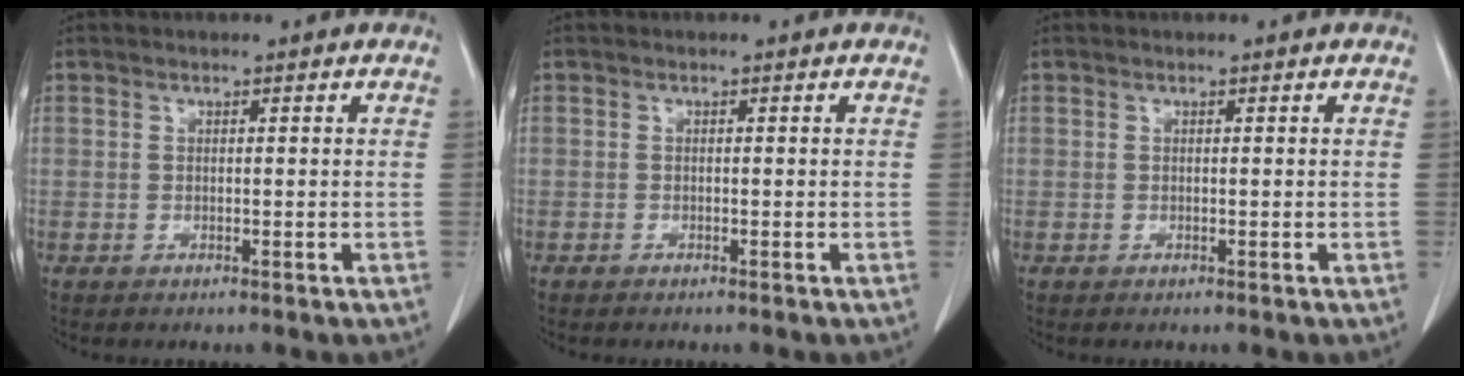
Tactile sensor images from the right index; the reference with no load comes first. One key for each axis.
{"total": 0.0}
{"total": 0.0}